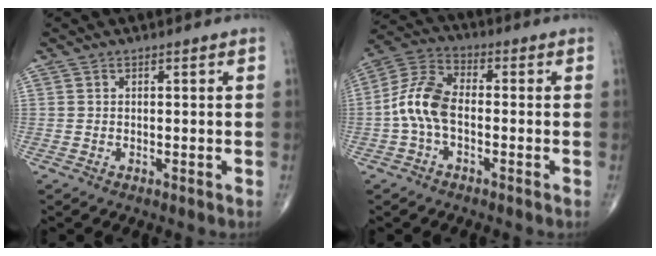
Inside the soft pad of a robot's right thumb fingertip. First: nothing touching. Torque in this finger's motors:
{"motor_torque": [-0.17, 0.56, 0.82, -0.55, 0.30]}